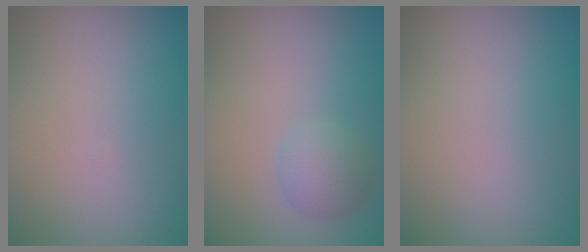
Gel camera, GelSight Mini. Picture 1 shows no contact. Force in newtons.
{"total": 2.2, "press": 2.2, "slide": 0.1}
{"total": 0.0}